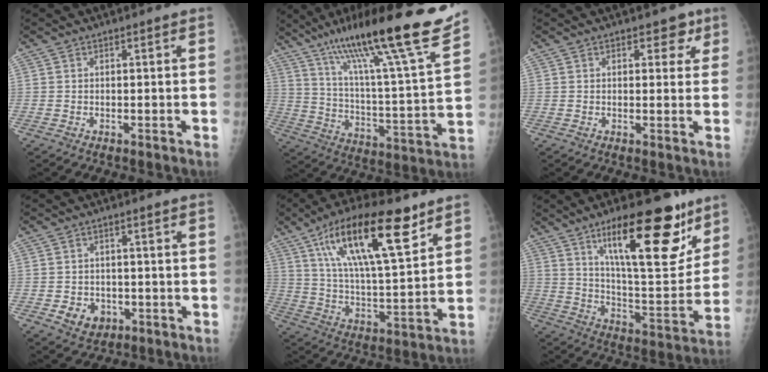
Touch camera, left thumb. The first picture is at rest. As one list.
[{"total": 27.0, "force": [19.5, 2.3, 18.6], "torque": [-0.285, -0.073, 0.313]}, {"total": 3.7, "force": [2.0, 2.4, 2.0], "torque": [0.005, -0.007, 0.020]}, {"total": 5.2, "force": [-1.8, 4.2, 2.4], "torque": [-0.024, 0.011, -0.017]}, {"total": 21.9, "force": [11.7, 6.7, 17.3], "torque": [-0.283, -0.032, 0.204]}, {"total": 24.5, "force": [13.9, 8.1, 18.5], "torque": [-0.237, -0.066, 0.224]}]